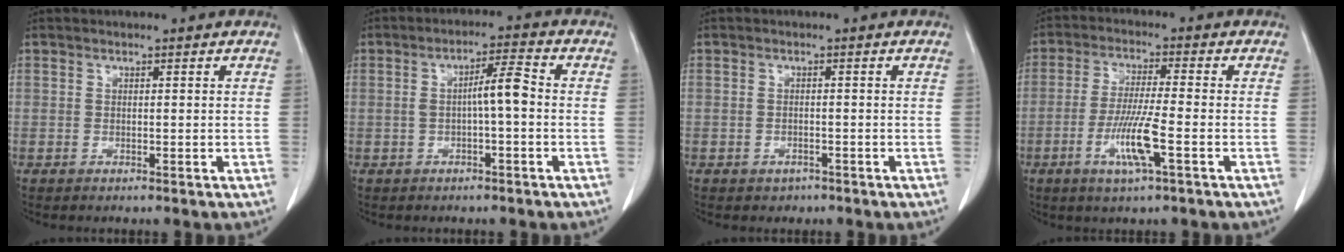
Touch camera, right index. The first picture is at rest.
{"total": 4.9, "force": [-0.4, 0.5, 4.8], "torque": [-0.080, 0.015, -0.005]}
{"total": 1.7, "force": [-1.1, 1.2, 0.3], "torque": [-0.009, 0.003, -0.011]}
{"total": 8.0, "force": [-3.0, 0.0, 7.4], "torque": [-0.146, -0.011, -0.057]}